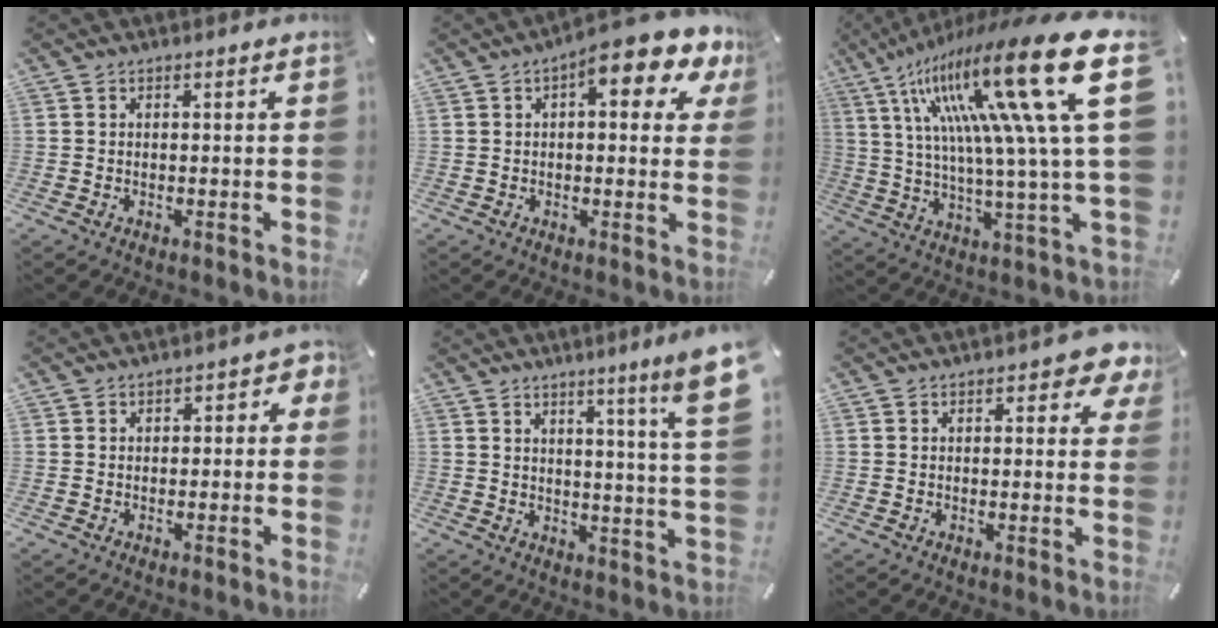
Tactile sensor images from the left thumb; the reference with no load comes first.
{"total": 10.8, "force": [5.4, 4.2, 8.4], "torque": [-0.107, -0.033, 0.084]}
{"total": 33.9, "force": [12.8, 6.4, 30.7], "torque": [-0.534, -0.103, 0.198]}
{"total": 2.4, "force": [-0.6, 1.8, 1.5], "torque": [-0.020, 0.008, -0.016]}
{"total": 10.1, "force": [5.8, -0.2, 8.3], "torque": [-0.129, -0.038, 0.090]}
{"total": 5.0, "force": [2.4, 2.4, 3.7], "torque": [-0.039, -0.009, 0.034]}